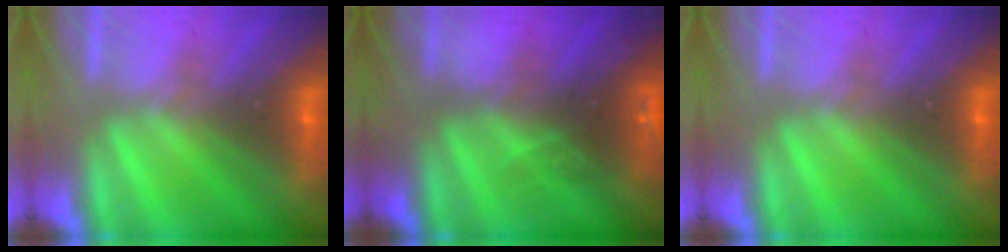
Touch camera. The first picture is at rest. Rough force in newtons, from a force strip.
{"total": 2.9}
{"total": 0.0}